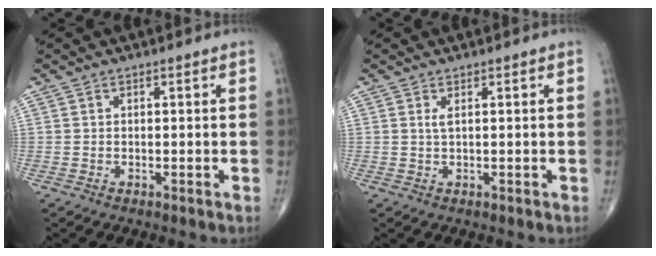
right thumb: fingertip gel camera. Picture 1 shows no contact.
{"total": 0.9, "force": [0.4, 0.1, 0.9], "torque": [-0.027, 0.001, 0.010]}